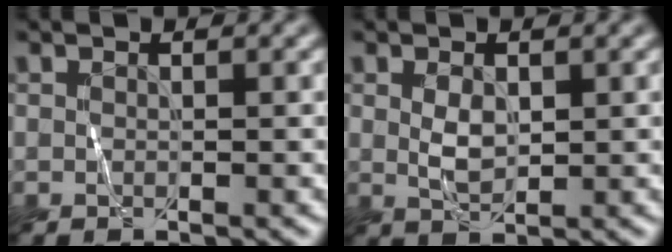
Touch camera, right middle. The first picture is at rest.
{"total": 1.8, "force": [0.4, 1.0, 1.4], "torque": [-0.037, 0.000, 0.014]}